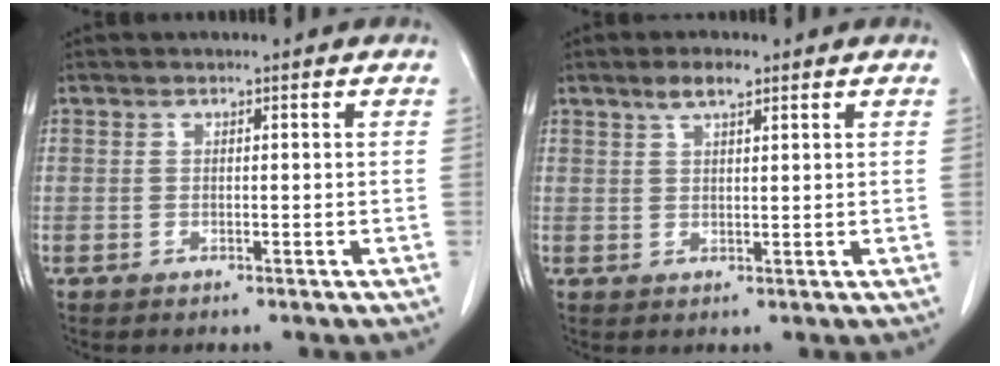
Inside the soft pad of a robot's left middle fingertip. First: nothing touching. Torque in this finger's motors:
{"motor_torque": [0.31, -0.23, 0.01, 0.03]}